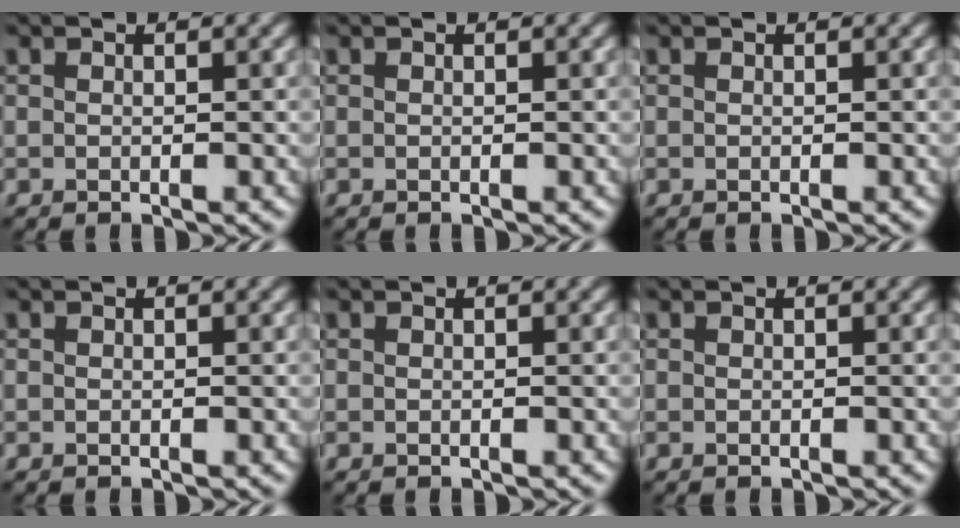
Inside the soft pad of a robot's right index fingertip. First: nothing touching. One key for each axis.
{"total": 0.0}
{"total": 0.0}
{"total": 0.0}
{"total": 0.0}
{"total": 0.0}